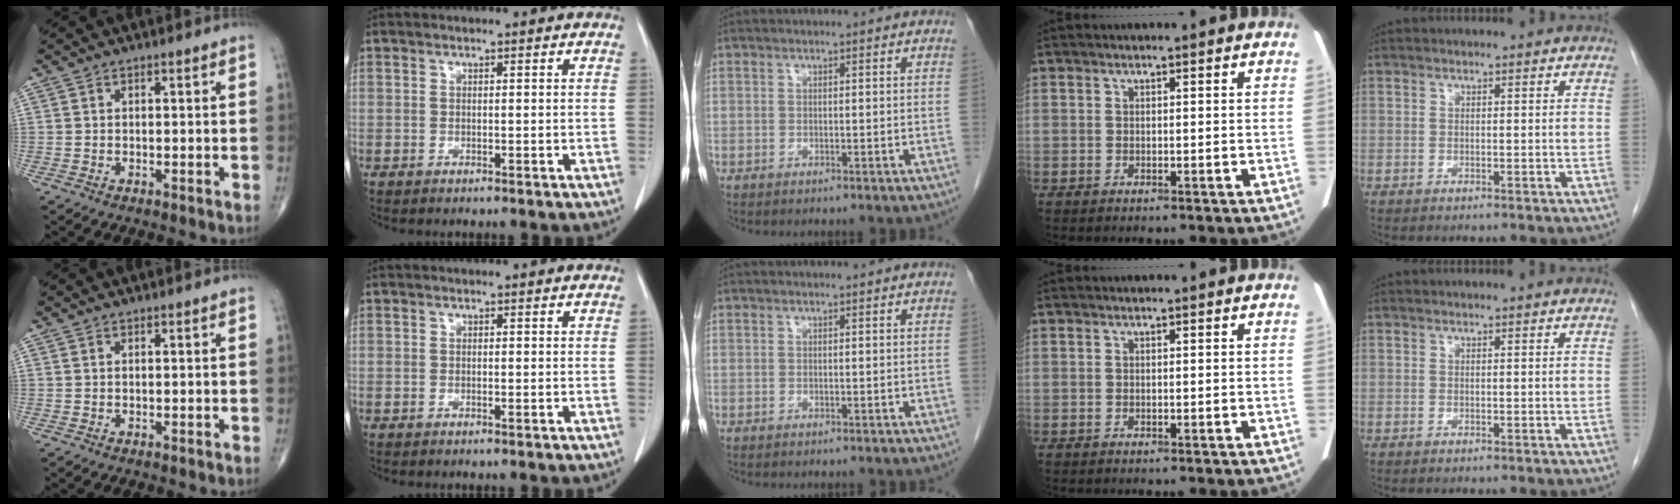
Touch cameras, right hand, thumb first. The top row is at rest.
{}